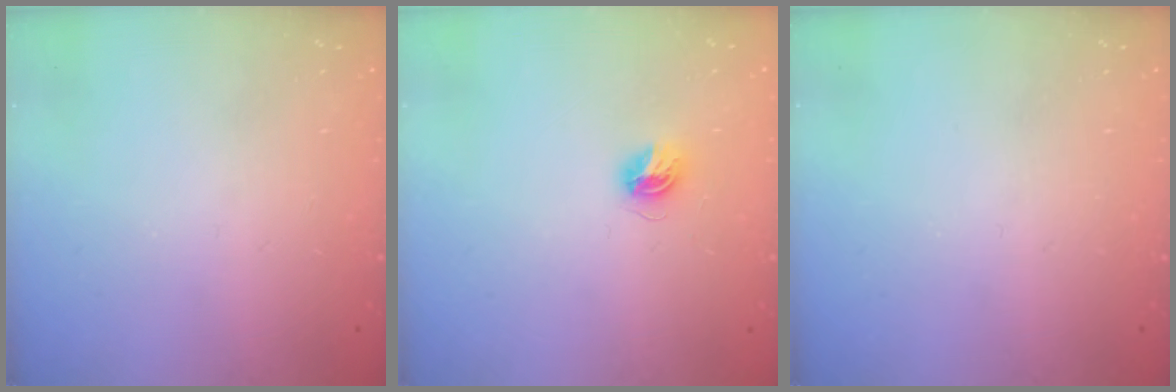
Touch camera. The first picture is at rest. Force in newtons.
{"total": 4.6, "press": 4.6, "slide": 0.6}
{"total": 0.0}